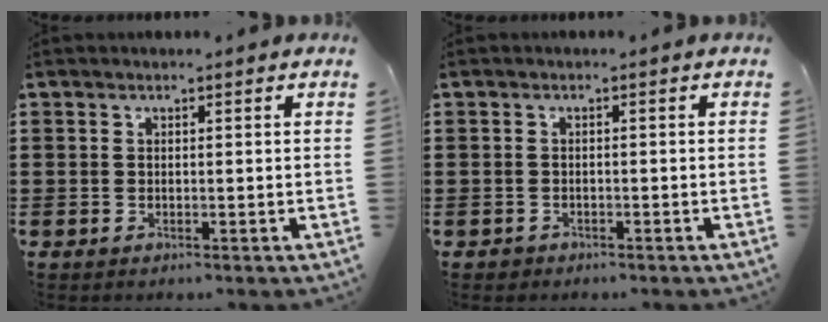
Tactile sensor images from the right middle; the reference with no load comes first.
{"total": 0.8, "force": [-0.6, 0.4, 0.0], "torque": [-0.001, 0.003, -0.015]}